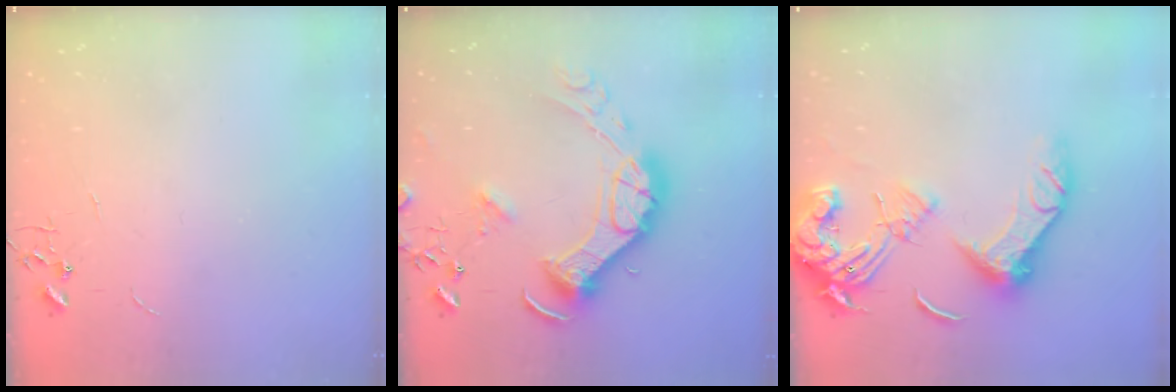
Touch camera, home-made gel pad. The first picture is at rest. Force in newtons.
{"total": 17.2, "press": 17.1, "slide": 2.0}
{"total": 19.6, "press": 19.6, "slide": 1.8}